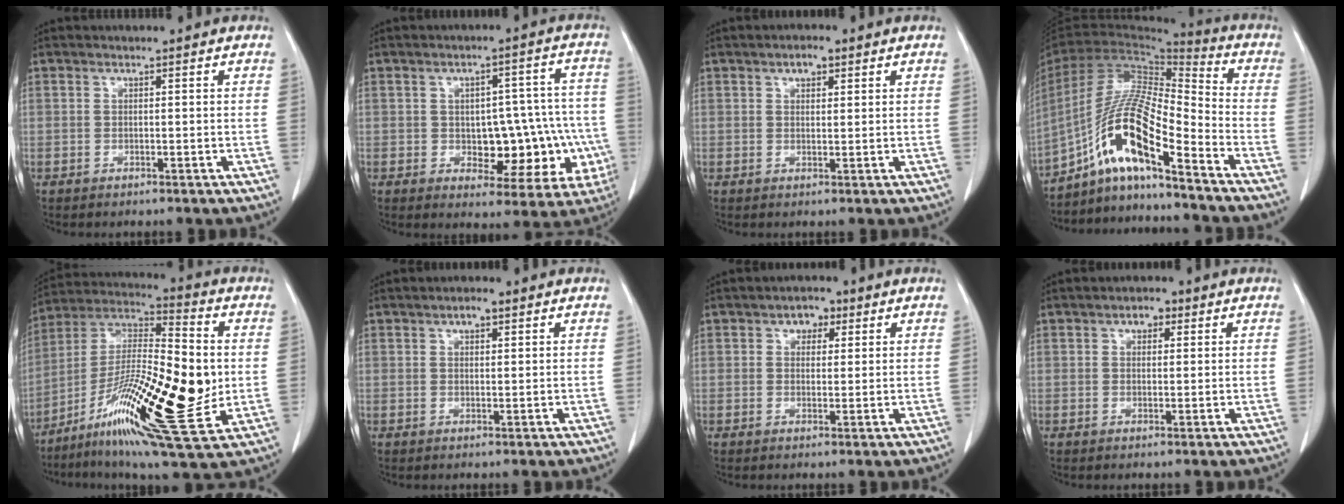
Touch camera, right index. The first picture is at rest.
{"total": 13.7, "force": [-3.3, 7.1, 11.2], "torque": [-0.110, 0.036, -0.025]}
{"total": 2.4, "force": [1.5, 1.2, 1.5], "torque": [-0.023, 0.006, 0.024]}
{"total": 13.8, "force": [-8.8, 1.3, 10.6], "torque": [-0.203, 0.009, -0.163]}
{"total": 22.5, "force": [-4.3, 3.9, 21.8], "torque": [-0.393, -0.014, -0.074]}
{"total": 2.2, "force": [1.3, 0.9, 1.5], "torque": [-0.025, 0.006, 0.022]}
{"total": 3.2, "force": [1.6, 2.2, 1.7], "torque": [-0.019, 0.011, 0.023]}
{"total": 2.4, "force": [1.2, 1.4, 1.5], "torque": [-0.018, 0.010, 0.017]}